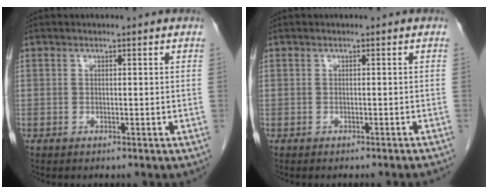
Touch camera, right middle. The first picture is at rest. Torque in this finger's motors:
{"motor_torque": [0.04, -0.01, 0.00, 0.00]}